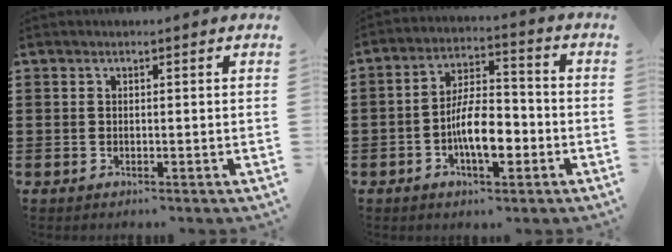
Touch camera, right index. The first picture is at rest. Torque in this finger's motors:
{"motor_torque": [1.51, 0.63, 0.34, 0.21]}